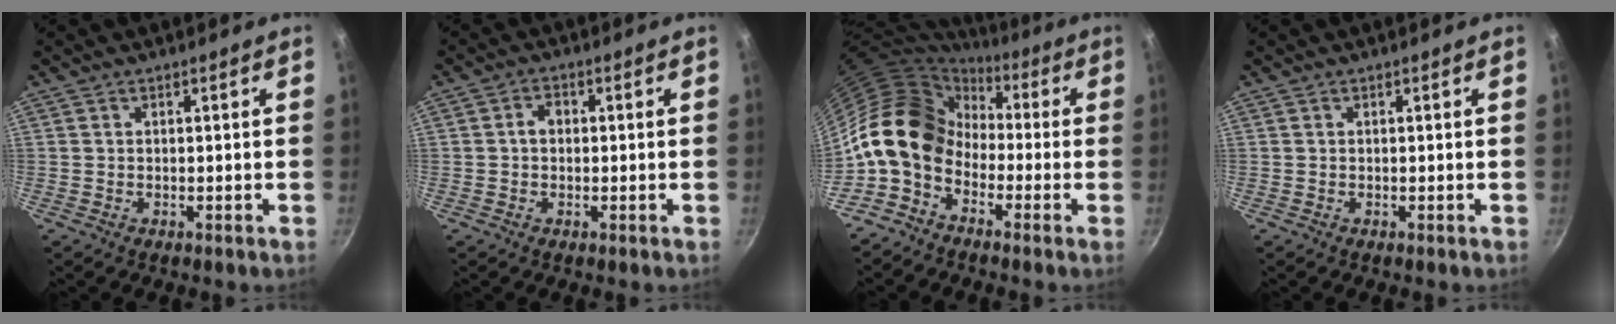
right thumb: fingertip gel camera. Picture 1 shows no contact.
{"total": 2.6, "force": [0.0, 2.0, 1.6], "torque": [-0.017, 0.010, -0.003]}
{"total": 13.9, "force": [-2.0, 10.5, 8.8], "torque": [-0.123, 0.037, -0.061]}
{"total": 0.0}